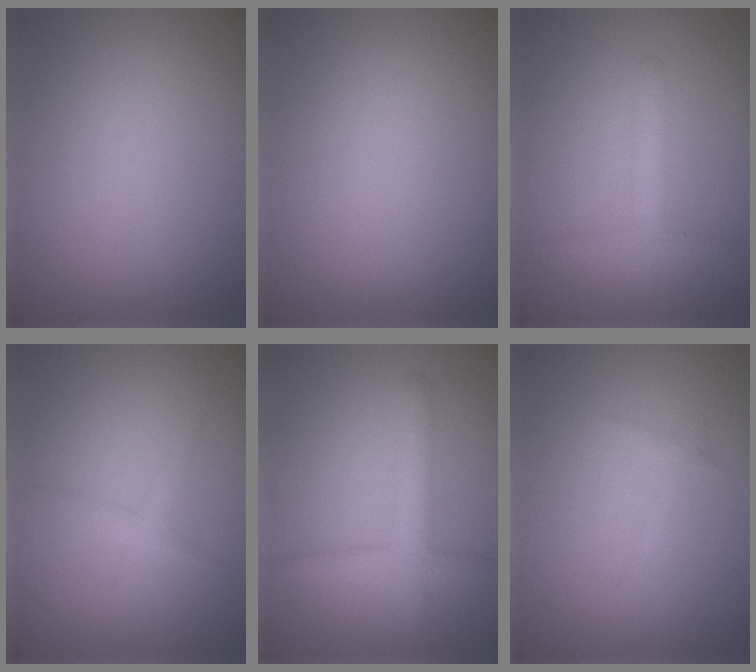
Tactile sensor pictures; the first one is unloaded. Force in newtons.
{"total": 0.0}
{"total": 2.0, "press": 2.0, "slide": 0.1}
{"total": 1.4, "press": 1.4, "slide": 0.0}
{"total": 3.3, "press": 3.3, "slide": 0.2}
{"total": 0.7, "press": 0.7, "slide": 0.1}